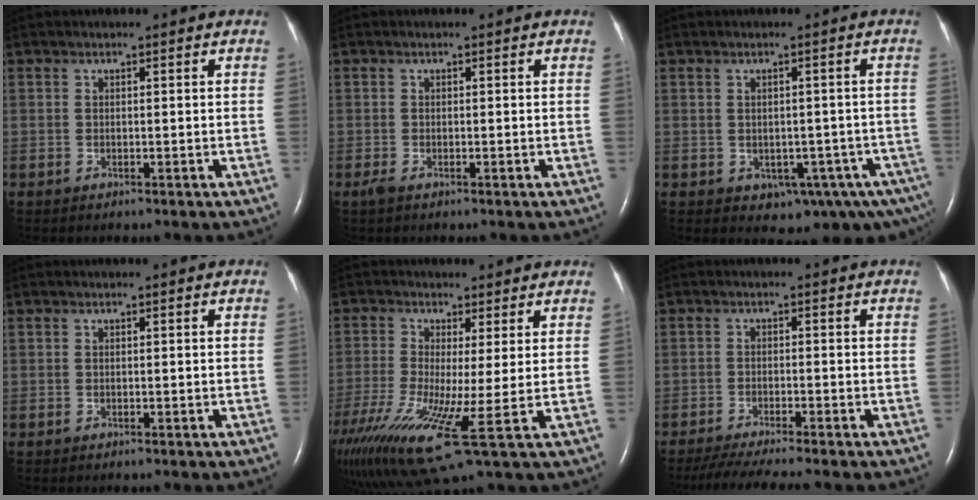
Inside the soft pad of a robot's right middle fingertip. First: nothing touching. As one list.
[{"total": 0.9, "force": [-0.6, 0.2, 0.6], "torque": [-0.019, -0.004, -0.011]}, {"total": 7.2, "force": [-3.8, 3.3, 5.2], "torque": [-0.053, 0.005, -0.042]}, {"total": 0.0}, {"total": 14.7, "force": [-5.8, 1.2, 13.5], "torque": [-0.275, -0.033, -0.096]}, {"total": 8.2, "force": [-7.3, 0.0, 3.9], "torque": [-0.061, -0.021, -0.117]}]